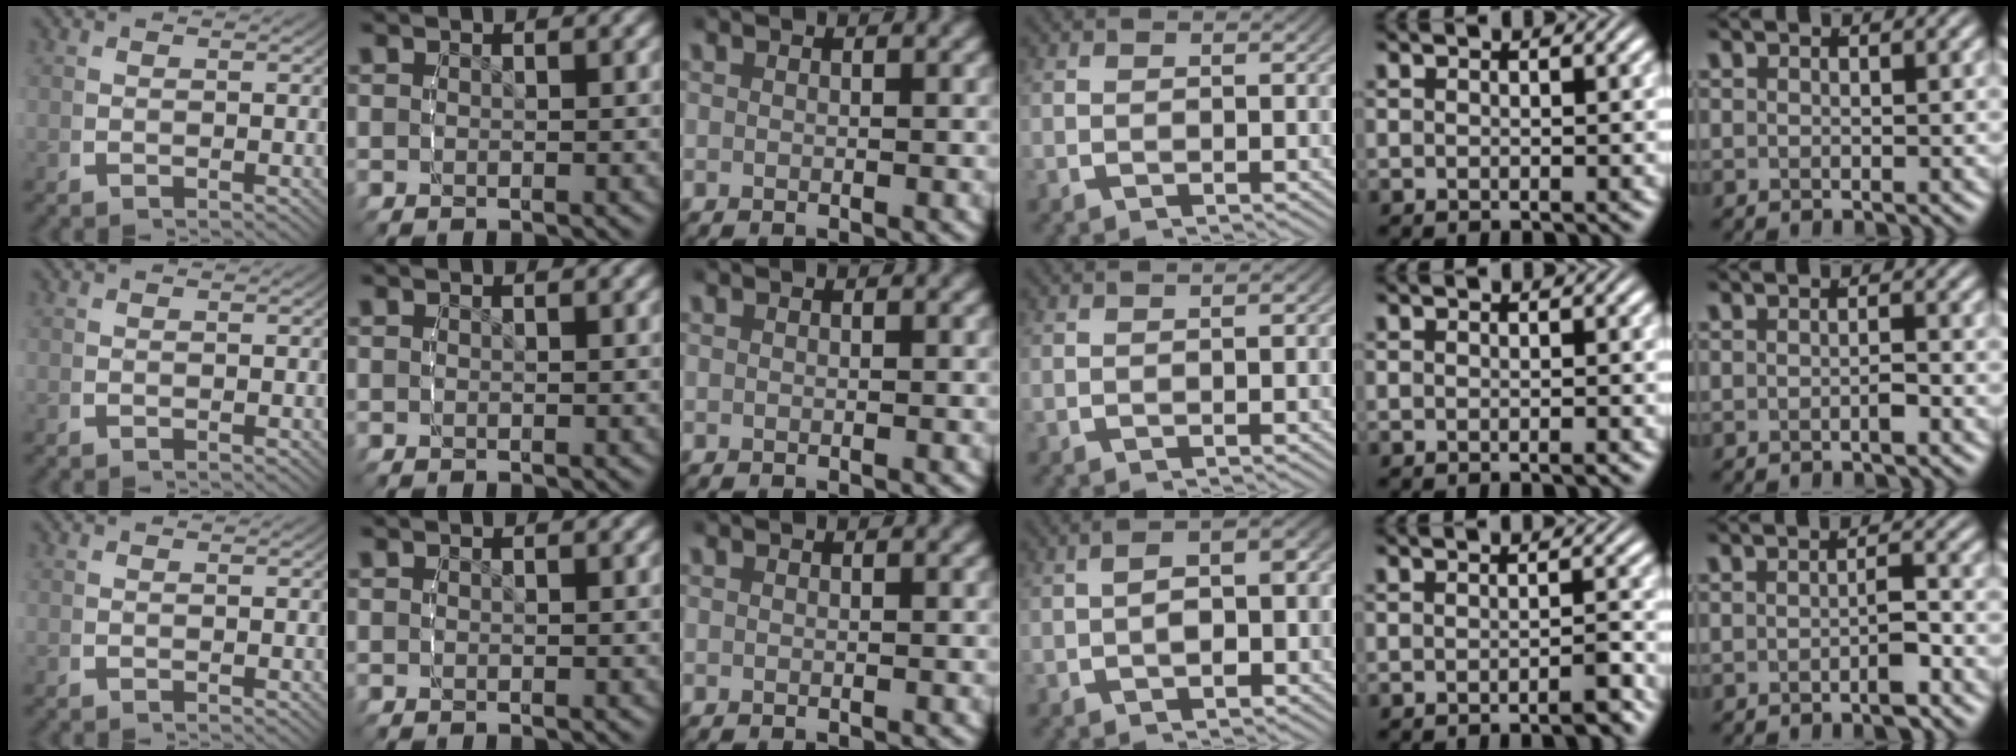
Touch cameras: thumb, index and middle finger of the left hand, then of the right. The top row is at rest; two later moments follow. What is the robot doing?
{"motion": "lift_and_place", "object": "sponge"}